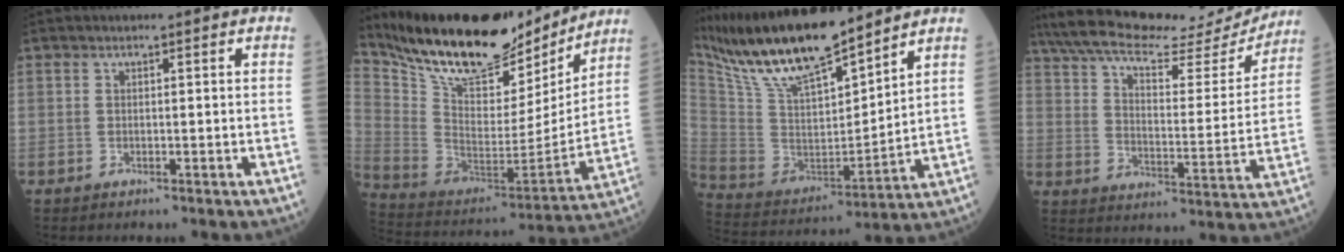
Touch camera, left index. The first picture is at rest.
{"total": 24.1, "force": [20.5, 7.6, 10.1], "torque": [-0.195, -0.019, 0.331]}
{"total": 18.7, "force": [15.8, 3.2, 9.5], "torque": [-0.185, -0.002, 0.302]}
{"total": 25.0, "force": [22.1, 5.4, 10.4], "torque": [-0.187, -0.008, 0.307]}